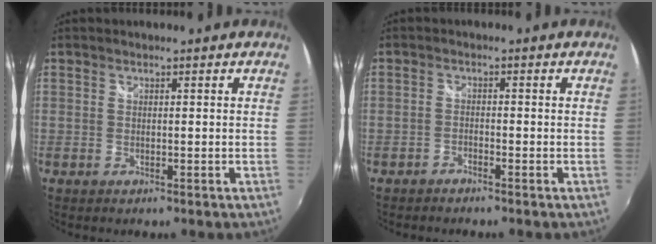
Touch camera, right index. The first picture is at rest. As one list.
[{"total": 1.4, "force": [-1.3, 0.3, 0.3], "torque": [-0.014, -0.002, -0.029]}]